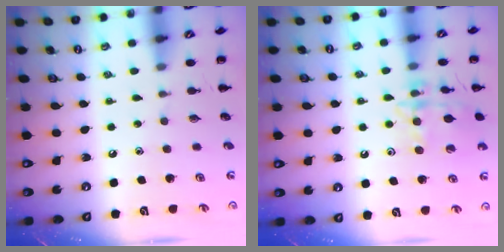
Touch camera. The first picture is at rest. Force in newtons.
{"total": 13.7, "press": 13.6, "slide": 1.1}